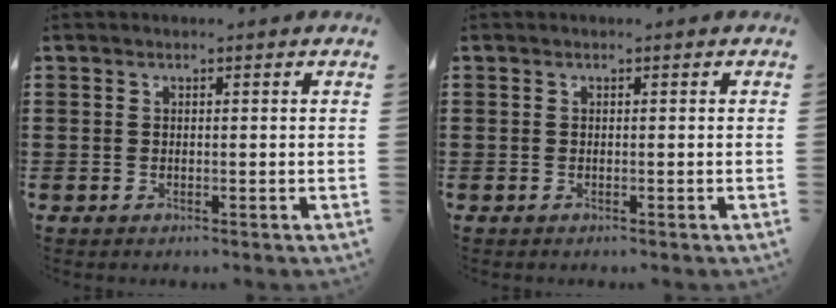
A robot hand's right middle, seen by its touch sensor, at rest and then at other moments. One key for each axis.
{"total": 0.0}